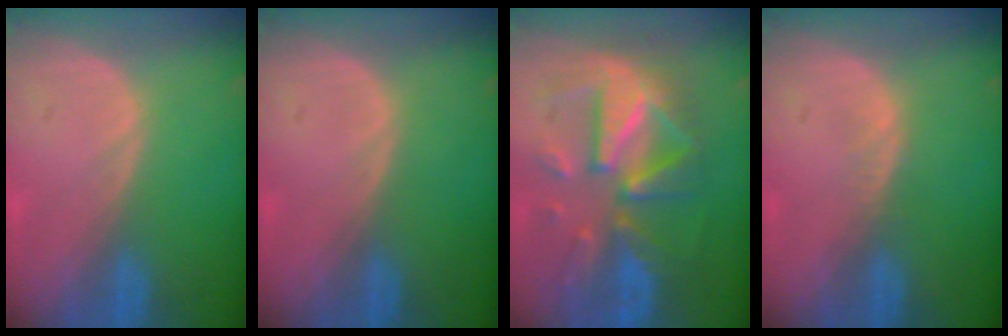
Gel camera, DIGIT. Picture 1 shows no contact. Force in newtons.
{"total": 0.0}
{"total": 11.8, "press": 11.7, "slide": 1.2}
{"total": 0.8, "press": 0.7, "slide": 0.2}